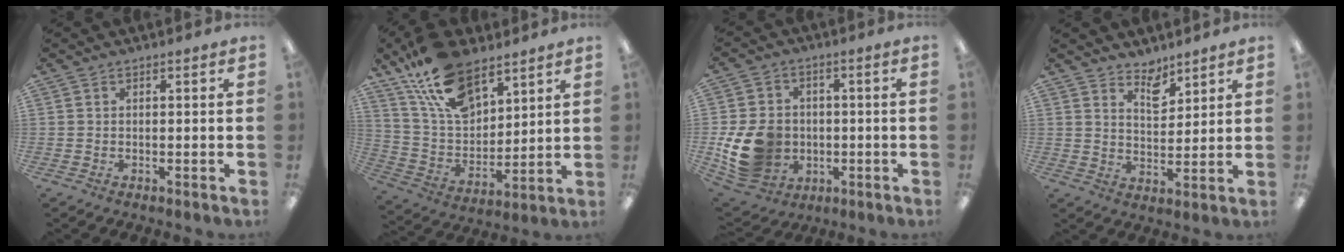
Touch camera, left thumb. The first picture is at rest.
{"total": 18.8, "force": [12.2, 9.7, 10.5], "torque": [-0.203, -0.049, 0.225]}
{"total": 13.5, "force": [-2.2, 11.3, 7.0], "torque": [-0.153, 0.010, -0.032]}
{"total": 6.0, "force": [5.1, 2.6, 1.8], "torque": [-0.011, -0.038, 0.089]}